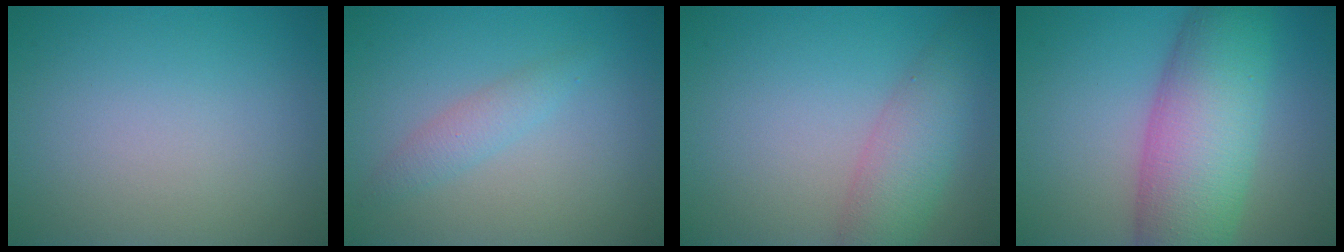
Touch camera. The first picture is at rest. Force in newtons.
{"total": 1.8, "press": 1.8, "slide": 0.1}
{"total": 4.3, "press": 4.3, "slide": 0.1}
{"total": 10.0, "press": 10.0, "slide": 0.3}